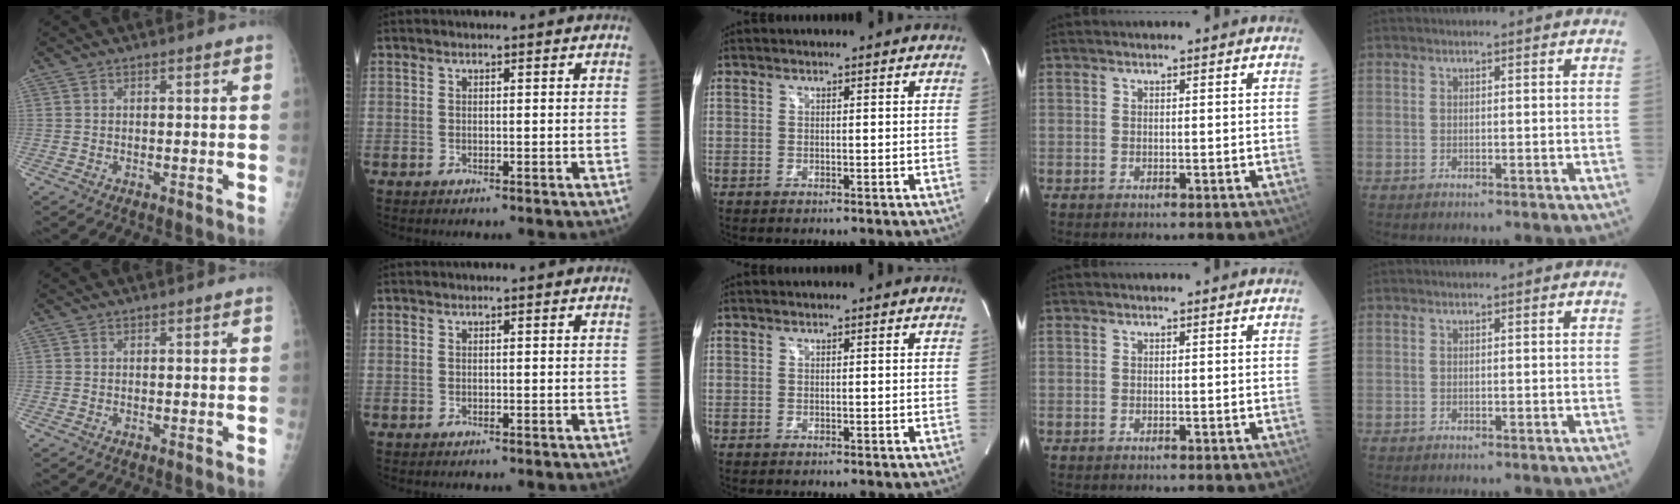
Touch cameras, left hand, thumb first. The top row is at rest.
{}